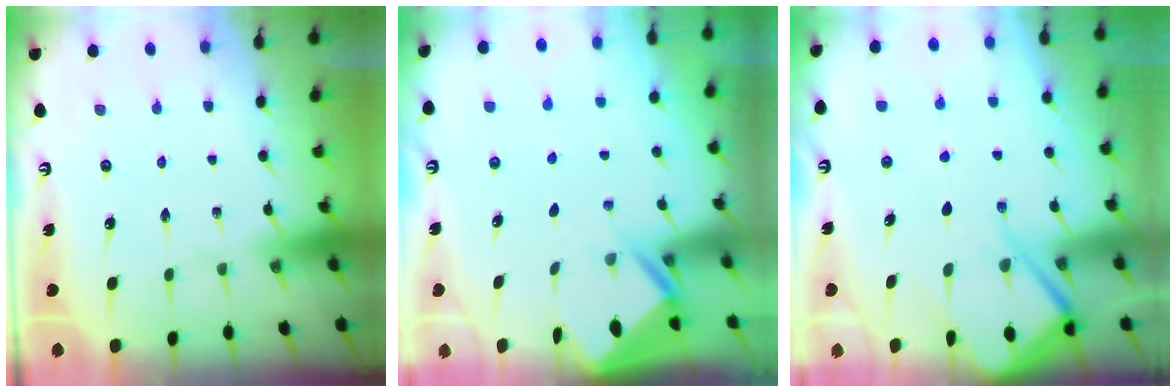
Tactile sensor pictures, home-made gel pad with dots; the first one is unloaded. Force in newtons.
{"total": 3.1, "press": 3.1, "slide": 0.3}
{"total": 9.5, "press": 9.5, "slide": 0.9}